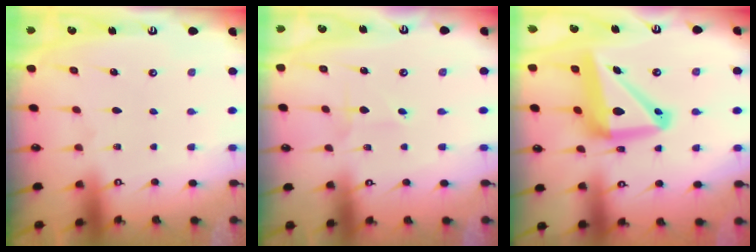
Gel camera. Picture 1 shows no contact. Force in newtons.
{"total": 2.3, "press": 2.3, "slide": 0.2}
{"total": 15.9, "press": 15.8, "slide": 2.3}